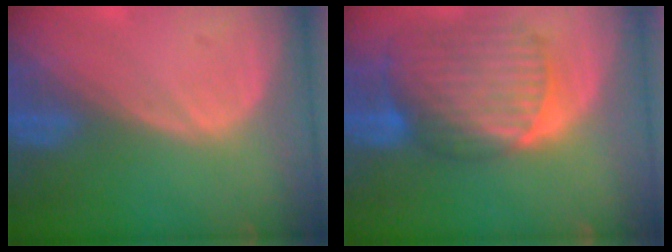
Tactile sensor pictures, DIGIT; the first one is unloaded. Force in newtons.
{"total": 10.6, "press": 9.1, "slide": 5.6}